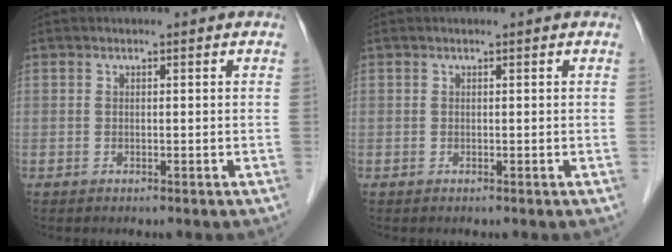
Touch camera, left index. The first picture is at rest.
{"total": 0.0}